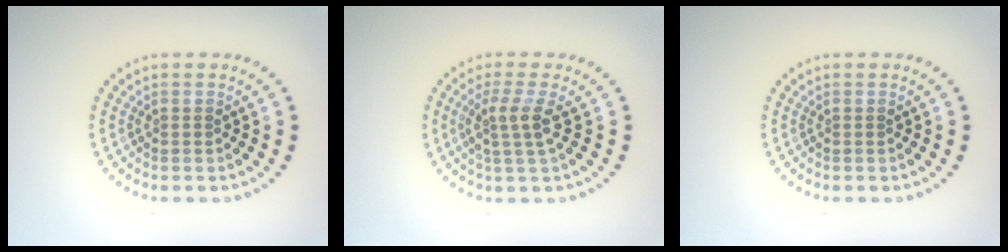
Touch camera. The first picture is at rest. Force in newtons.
{"total": 2.7, "press": 1.9, "slide": 1.8}
{"total": 0.0}